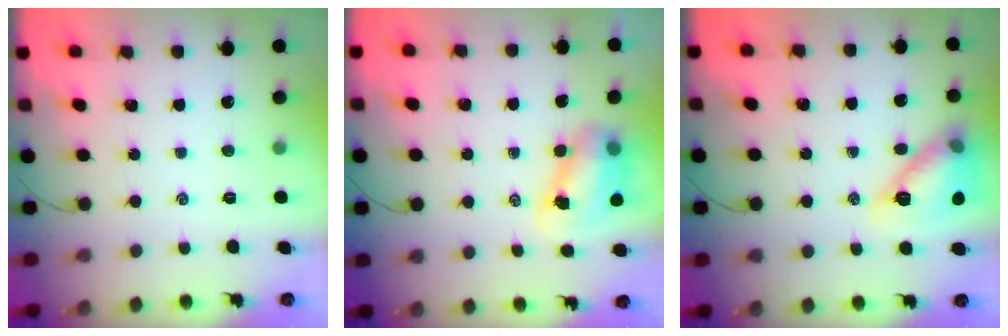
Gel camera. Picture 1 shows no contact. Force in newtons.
{"total": 8.0, "press": 7.8, "slide": 1.5}
{"total": 14.7, "press": 14.6, "slide": 1.9}